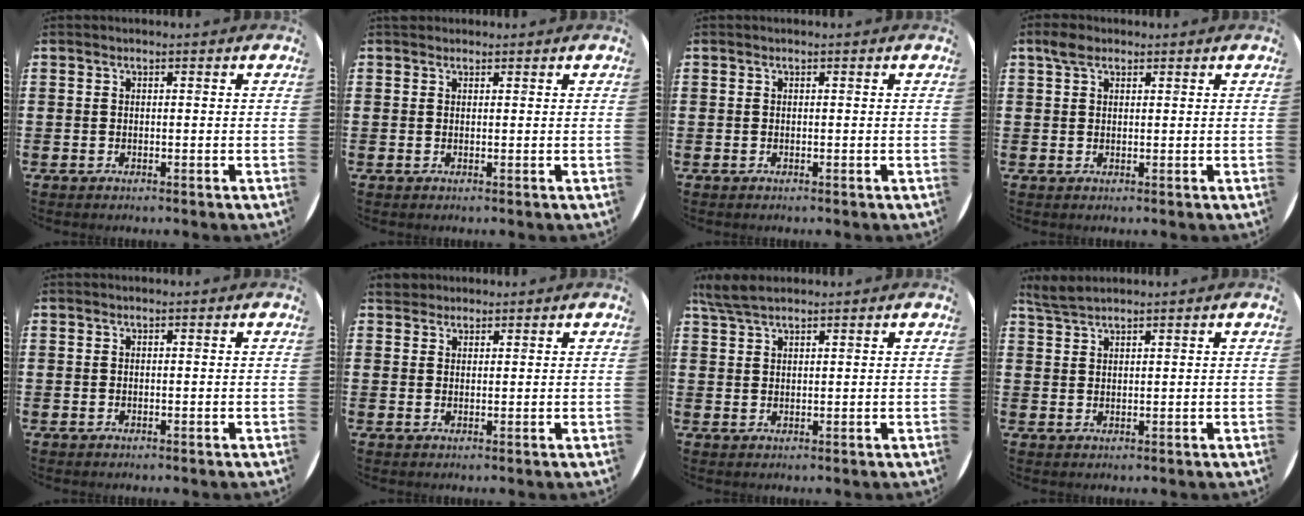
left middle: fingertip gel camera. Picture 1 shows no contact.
{"total": 0.6, "force": [0.6, 0.3, -0.1], "torque": [0.010, 0.001, 0.009]}
{"total": 0.0}
{"total": 2.4, "force": [1.7, 1.4, 1.1], "torque": [-0.018, 0.005, 0.029]}
{"total": 0.0}
{"total": 2.1, "force": [1.9, 0.8, 0.0], "torque": [0.005, 0.001, 0.037]}
{"total": 4.0, "force": [3.4, 0.9, 1.9], "torque": [-0.045, 0.002, 0.063]}
{"total": 2.4, "force": [2.3, 0.3, 0.6], "torque": [-0.017, 0.003, 0.045]}